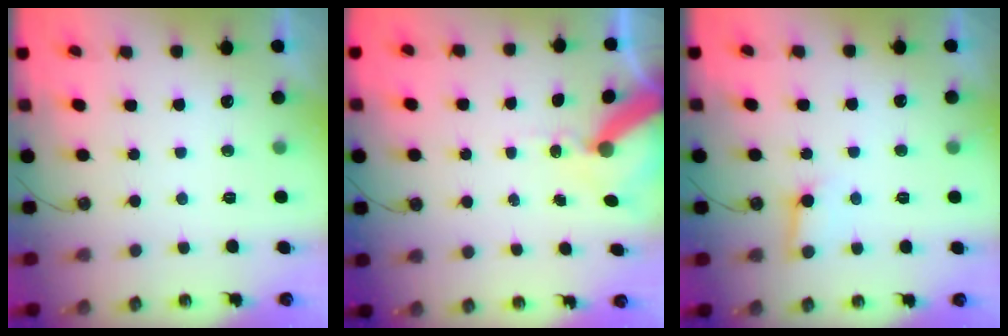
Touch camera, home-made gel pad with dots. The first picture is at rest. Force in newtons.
{"total": 10.2, "press": 10.1, "slide": 1.4}
{"total": 6.3, "press": 6.3, "slide": 0.7}